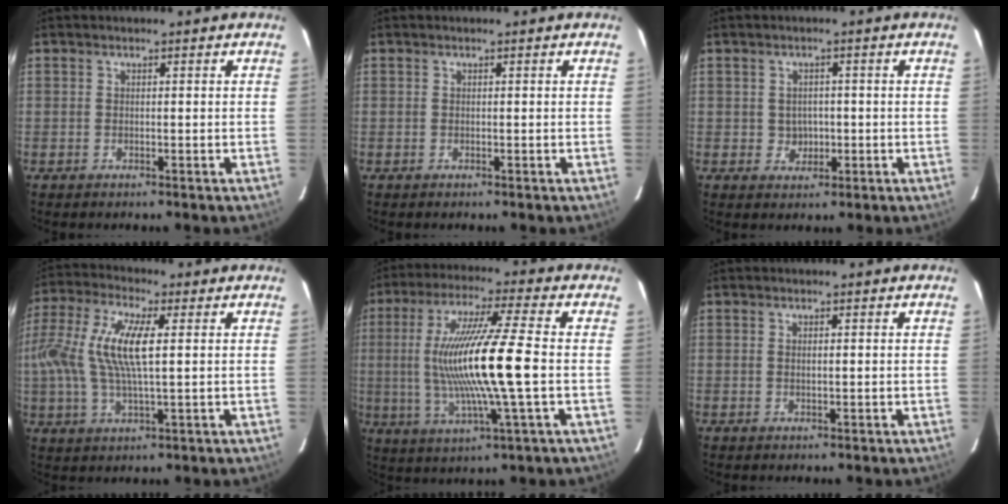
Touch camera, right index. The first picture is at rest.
{"total": 0.0}
{"total": 3.1, "force": [-0.3, 3.0, 0.8], "torque": [-0.013, 0.007, 0.004]}
{"total": 14.5, "force": [1.9, 4.4, 13.7], "torque": [-0.268, 0.008, 0.030]}
{"total": 17.1, "force": [-0.7, 0.5, 17.1], "torque": [-0.319, -0.008, -0.007]}
{"total": 1.0, "force": [0.1, 0.3, 0.9], "torque": [-0.016, 0.002, 0.001]}